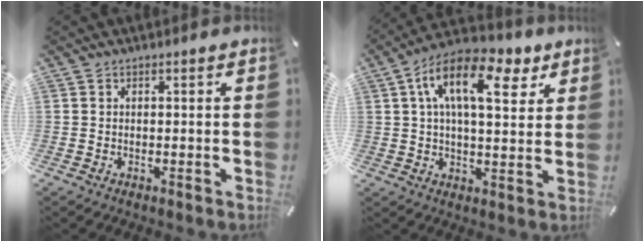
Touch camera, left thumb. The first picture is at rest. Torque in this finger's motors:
{"motor_torque": [1.11, 1.33, 1.68, -1.09, 0.44]}